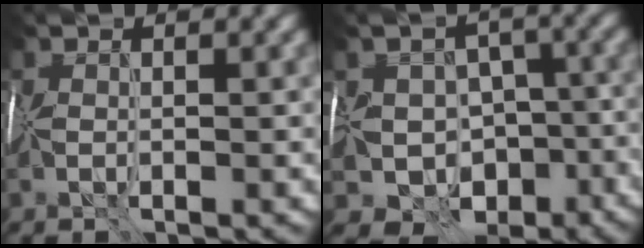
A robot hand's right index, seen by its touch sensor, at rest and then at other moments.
{"total": 10.0, "force": [-4.5, 8.1, 3.8], "torque": [-0.036, -0.007, -0.067]}